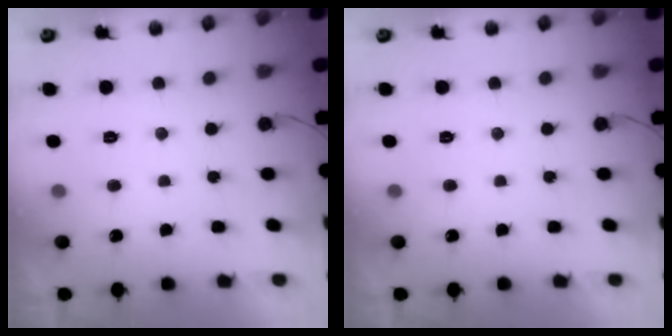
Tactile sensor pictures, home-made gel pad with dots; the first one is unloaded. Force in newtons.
{"total": 0.0}